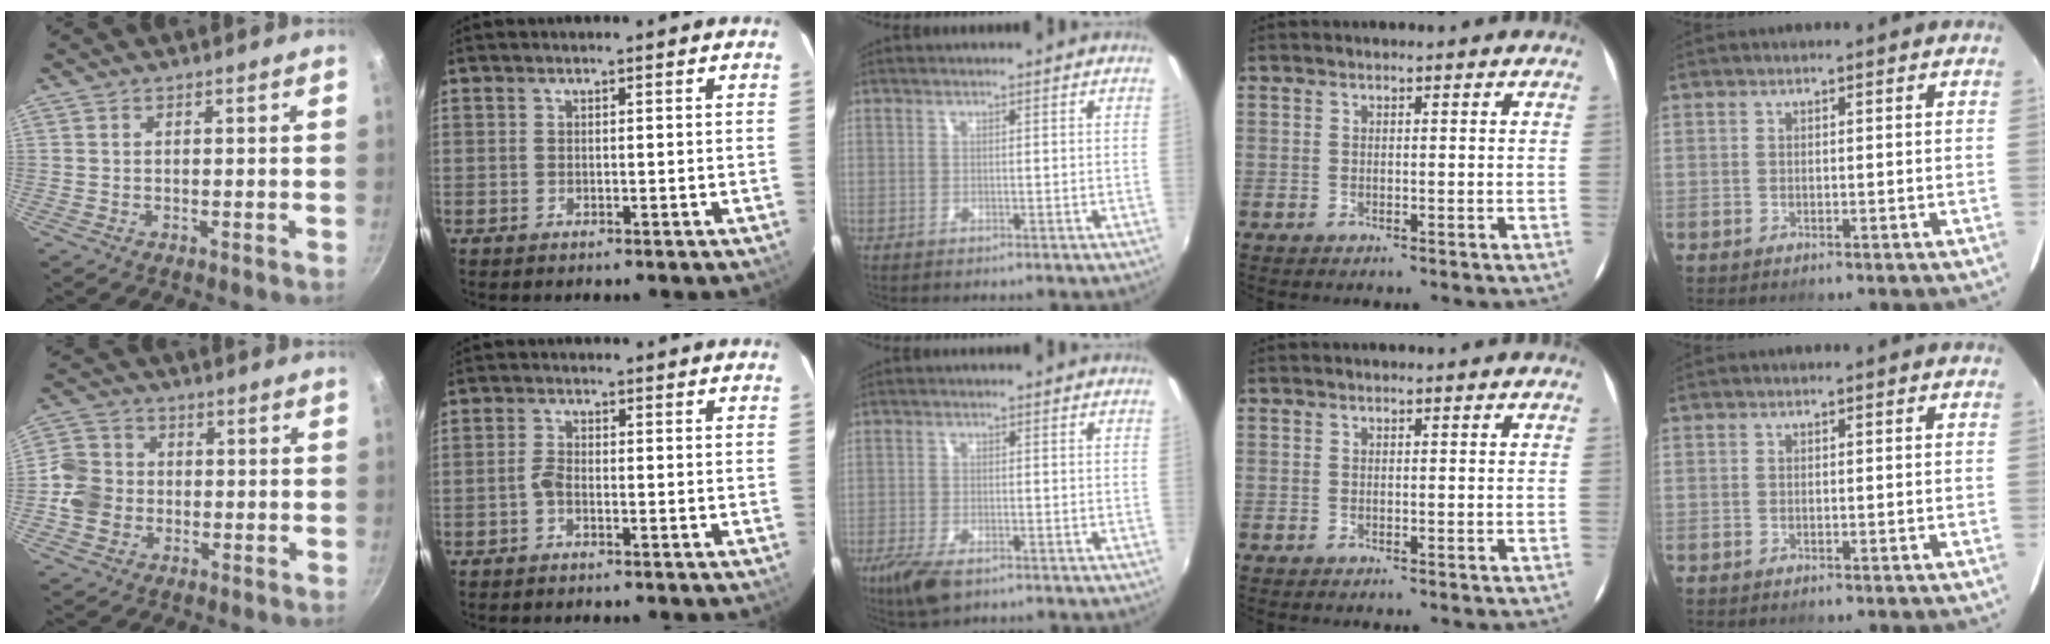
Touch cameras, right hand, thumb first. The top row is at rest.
{"thumb": {"total": 7.6, "force": [-1.2, 6.9, 3.1], "torque": [-0.032, 0.014, -0.040]}, "index": {"total": 1.7, "force": [-1.0, 0.6, 1.2], "torque": [-0.030, 0.005, -0.023]}, "middle": {"total": 6.4, "force": [-4.2, 2.4, 4.1], "torque": [-0.103, -0.024, -0.077]}}